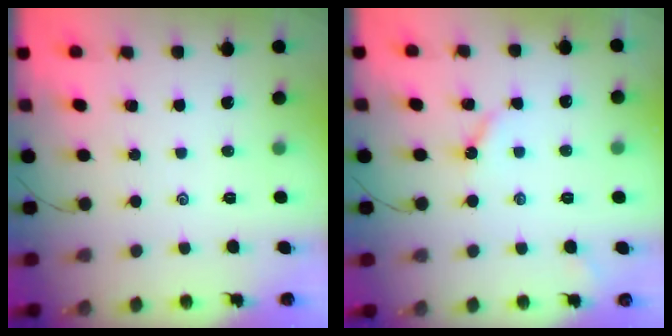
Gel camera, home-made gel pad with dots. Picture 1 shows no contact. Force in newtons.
{"total": 4.2, "press": 4.1, "slide": 0.6}